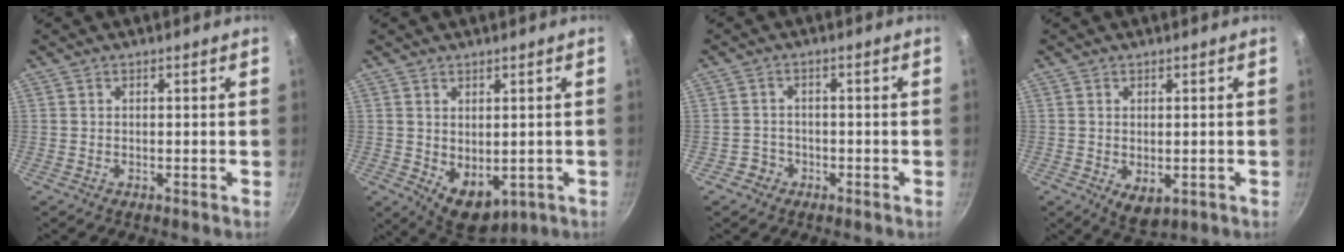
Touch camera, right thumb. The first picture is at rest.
{"total": 7.7, "force": [-0.3, 5.2, 5.7], "torque": [-0.062, -0.016, 0.017]}
{"total": 2.6, "force": [-1.4, 2.2, 0.2], "torque": [0.013, 0.021, -0.021]}
{"total": 4.6, "force": [-0.7, 2.8, 3.5], "torque": [-0.052, -0.016, -0.004]}